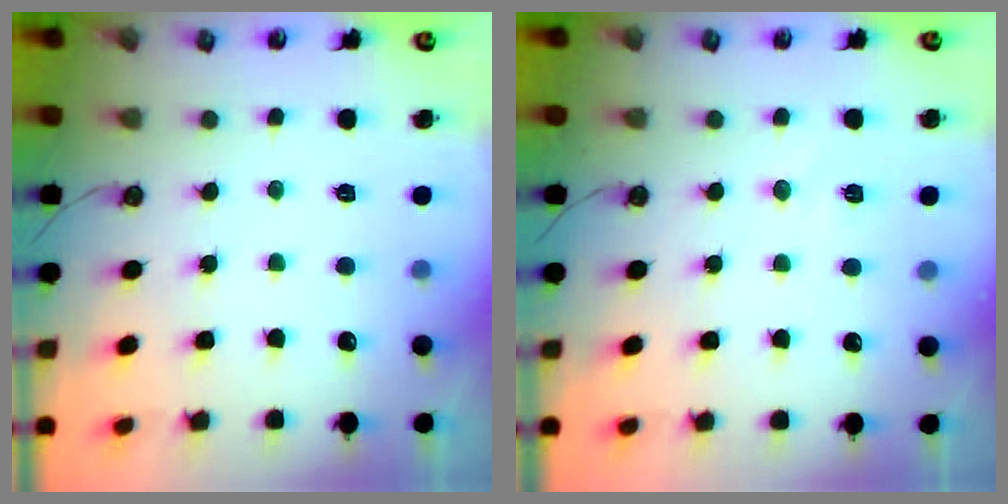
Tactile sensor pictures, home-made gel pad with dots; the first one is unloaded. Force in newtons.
{"total": 4.3, "press": 4.1, "slide": 1.3}